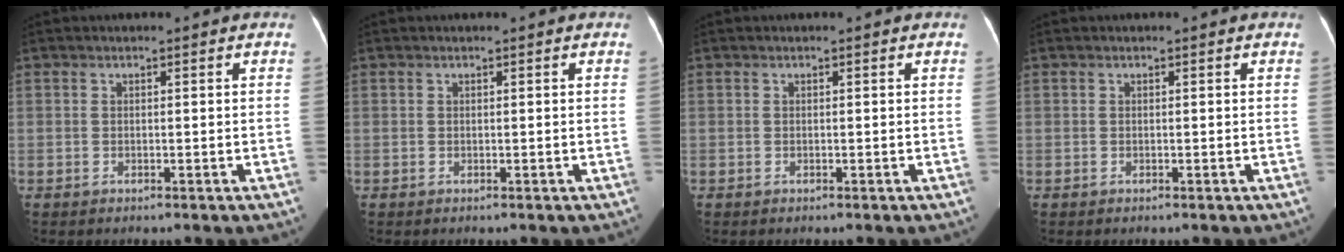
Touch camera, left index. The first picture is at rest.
{"total": 0.0}
{"total": 0.0}
{"total": 0.0}